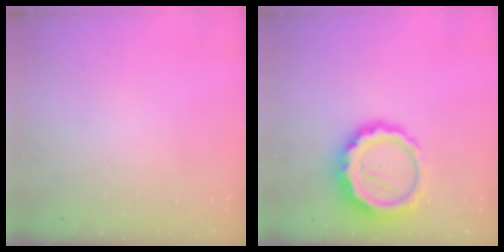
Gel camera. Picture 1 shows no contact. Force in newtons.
{"total": 13.4, "press": 13.0, "slide": 3.2}